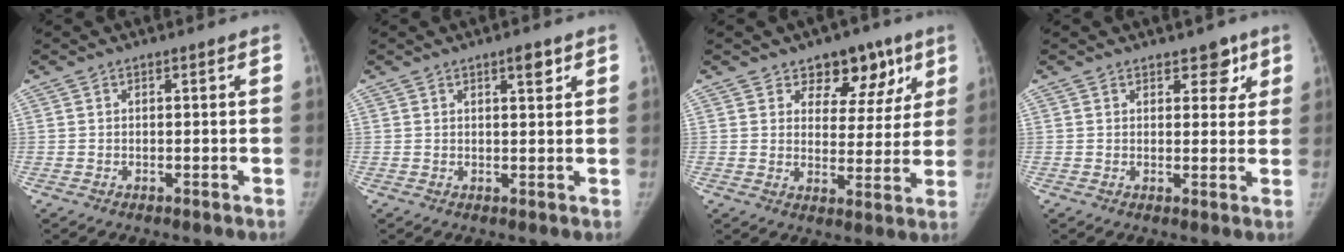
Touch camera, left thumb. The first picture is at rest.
{"total": 2.8, "force": [1.7, 0.9, 2.1], "torque": [-0.021, -0.007, 0.024]}
{"total": 10.7, "force": [6.6, 6.9, 4.8], "torque": [-0.005, -0.025, 0.092]}
{"total": 4.4, "force": [2.7, 2.6, 2.4], "torque": [0.007, -0.010, 0.032]}